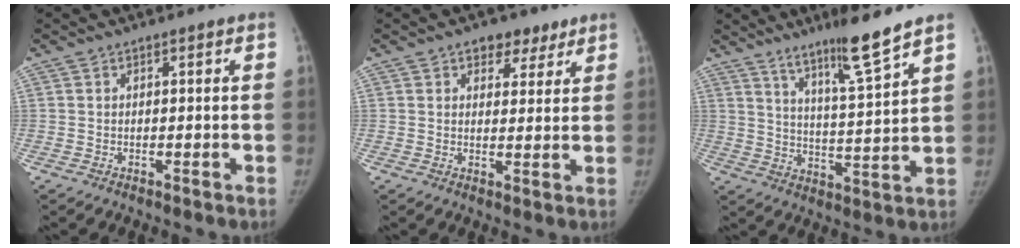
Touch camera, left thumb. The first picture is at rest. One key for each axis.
{"total": 5.4, "fx": 3.3, "fy": 3.5, "fz": 2.3, "tx": 0.008, "ty": -0.014, "tz": 0.045}
{"total": 10.3, "fx": 7.7, "fy": -0.3, "fz": 6.8, "tx": -0.109, "ty": -0.059, "tz": 0.134}